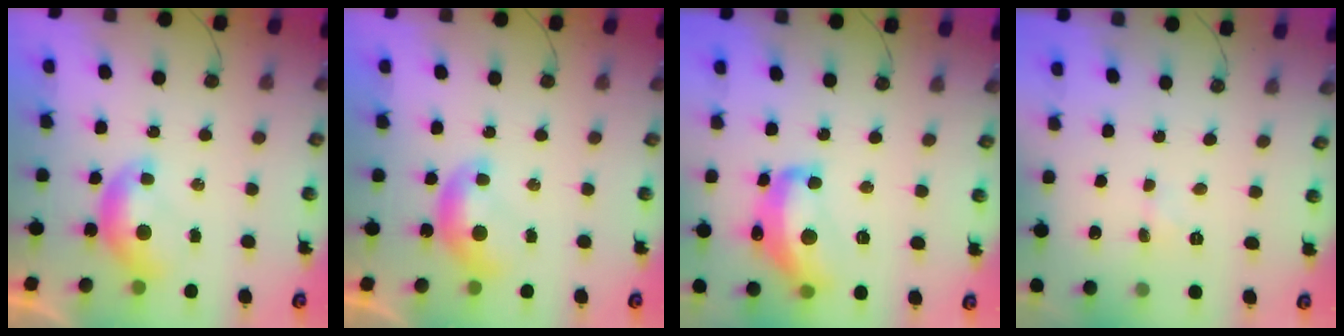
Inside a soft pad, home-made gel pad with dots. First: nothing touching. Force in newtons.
{"total": 0.0}
{"total": 11.3, "press": 11.2, "slide": 0.8}
{"total": 0.5, "press": 0.5, "slide": 0.2}